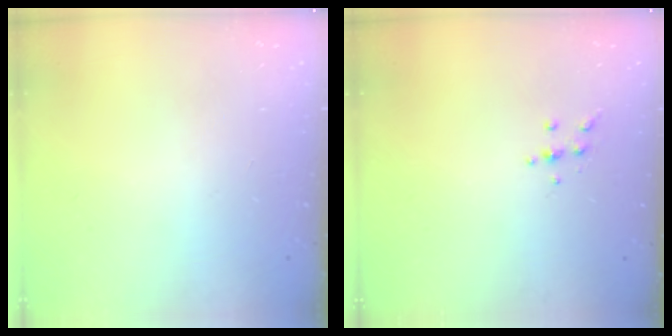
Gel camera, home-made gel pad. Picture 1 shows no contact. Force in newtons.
{"total": 4.0, "press": 3.8, "slide": 1.0}